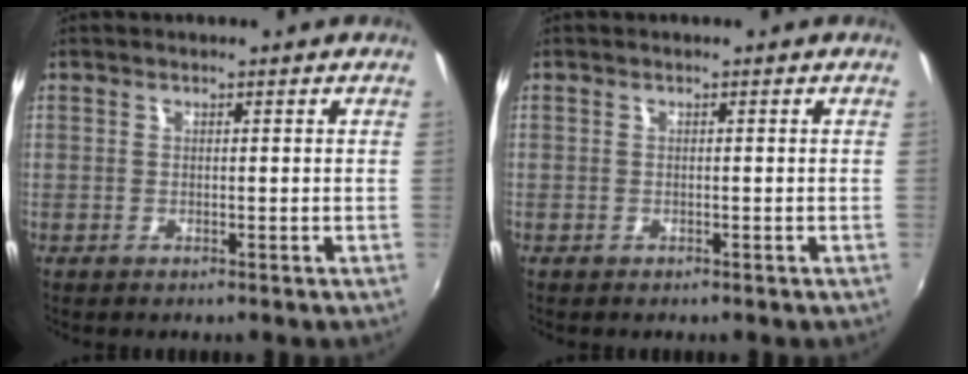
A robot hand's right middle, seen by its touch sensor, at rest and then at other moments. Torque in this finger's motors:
{"motor_torque": [0.04, -0.03, -0.23, -0.16]}